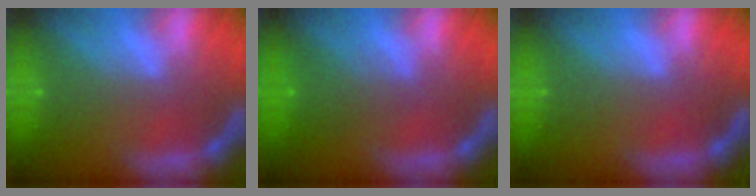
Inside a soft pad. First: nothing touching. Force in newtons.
{"total": 2.5}
{"total": 0.0}